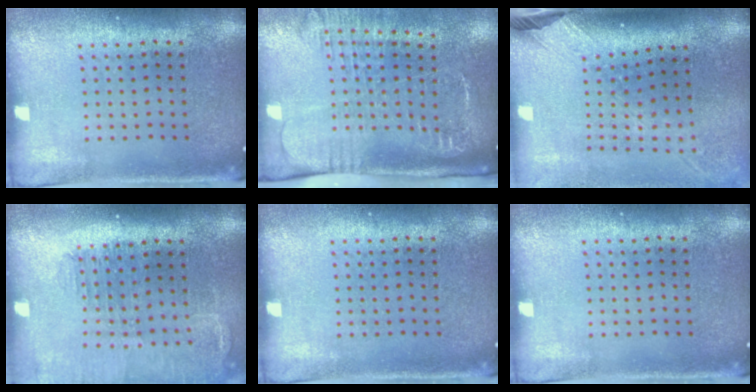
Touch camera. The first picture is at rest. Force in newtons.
{"total": 2.6, "press": 2.0, "slide": 1.7}
{"total": 2.6, "press": 2.0, "slide": 1.7}
{"total": 1.4, "press": 1.4, "slide": 0.1}
{"total": 0.0}
{"total": 0.0}